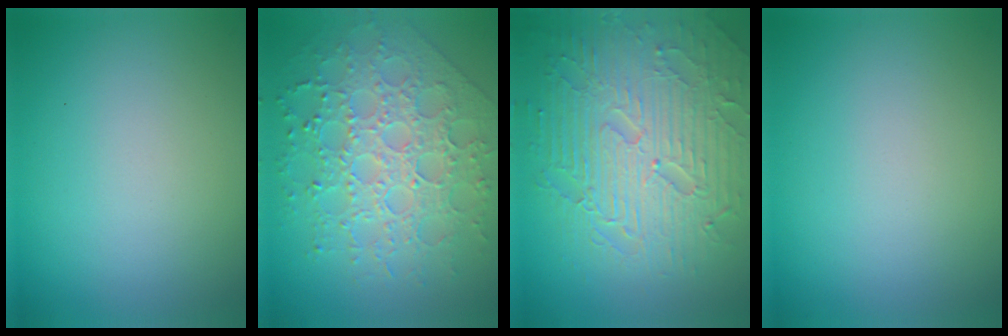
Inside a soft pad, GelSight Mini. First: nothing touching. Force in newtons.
{"total": 8.0, "press": 5.8, "slide": 5.5}
{"total": 8.8, "press": 6.3, "slide": 6.1}
{"total": 0.0}